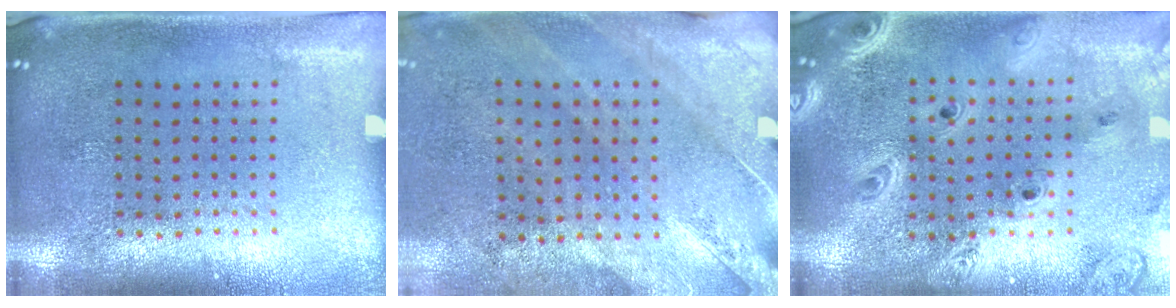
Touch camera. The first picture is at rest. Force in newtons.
{"total": 2.4, "press": 2.0, "slide": 1.3}
{"total": 3.1, "press": 2.6, "slide": 1.7}